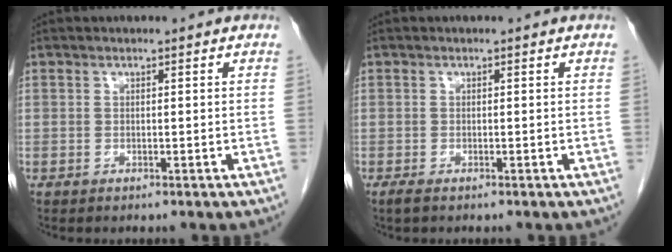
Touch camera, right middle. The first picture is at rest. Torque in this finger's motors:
{"motor_torque": [0.25, -0.21, 0.03, 0.02]}